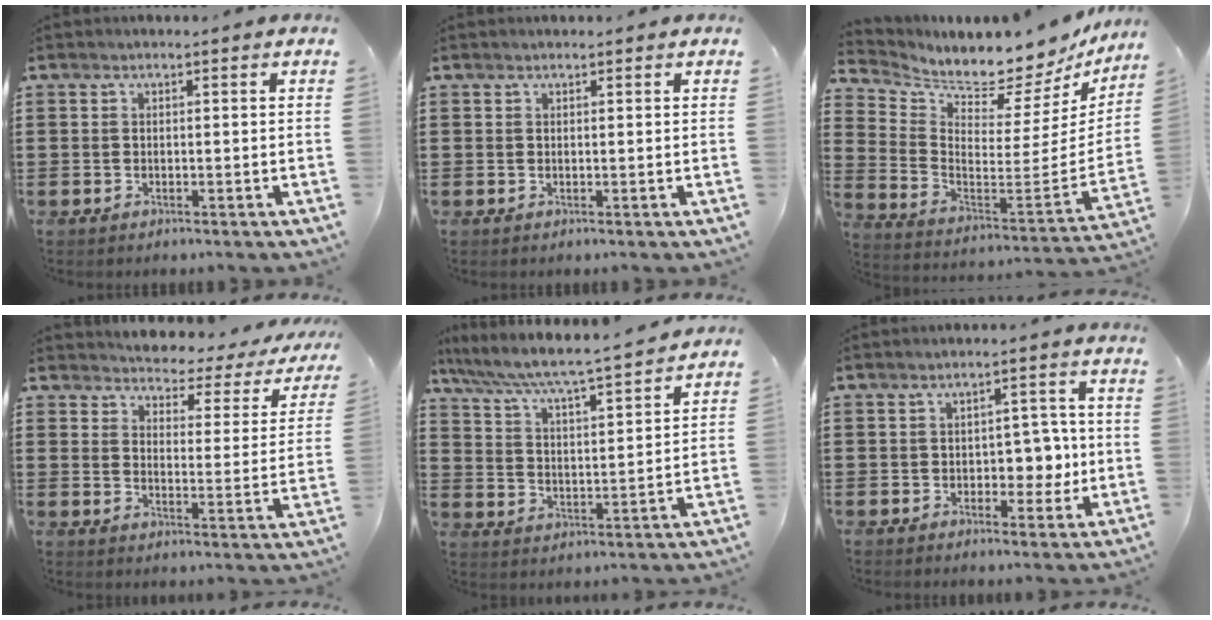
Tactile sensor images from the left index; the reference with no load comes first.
{"total": 0.0}
{"total": 6.2, "force": [6.1, 0.3, 0.9], "torque": [-0.044, -0.084, 0.095]}
{"total": 2.9, "force": [2.8, 0.5, 0.5], "torque": [-0.023, -0.032, 0.038]}
{"total": 5.7, "force": [5.3, -0.2, 2.2], "torque": [-0.066, -0.039, 0.082]}
{"total": 5.1, "force": [-0.5, 3.3, 3.9], "torque": [-0.061, 0.003, -0.017]}